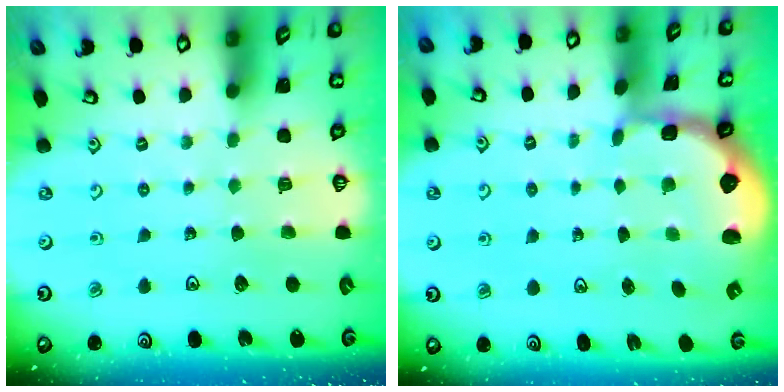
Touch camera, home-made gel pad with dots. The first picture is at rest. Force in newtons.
{"total": 2.5, "press": 1.8, "slide": 1.8}